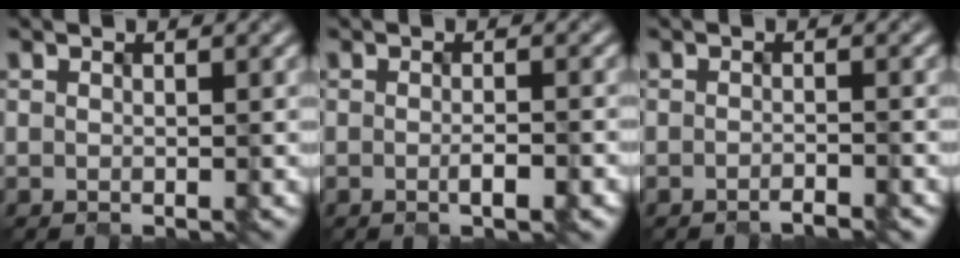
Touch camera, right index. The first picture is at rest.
{"total": 1.7, "force": [-0.8, 0.3, 1.5], "torque": [-0.023, -0.002, -0.011]}
{"total": 1.2, "force": [-1.2, 0.1, 0.5], "torque": [-0.003, -0.001, -0.025]}